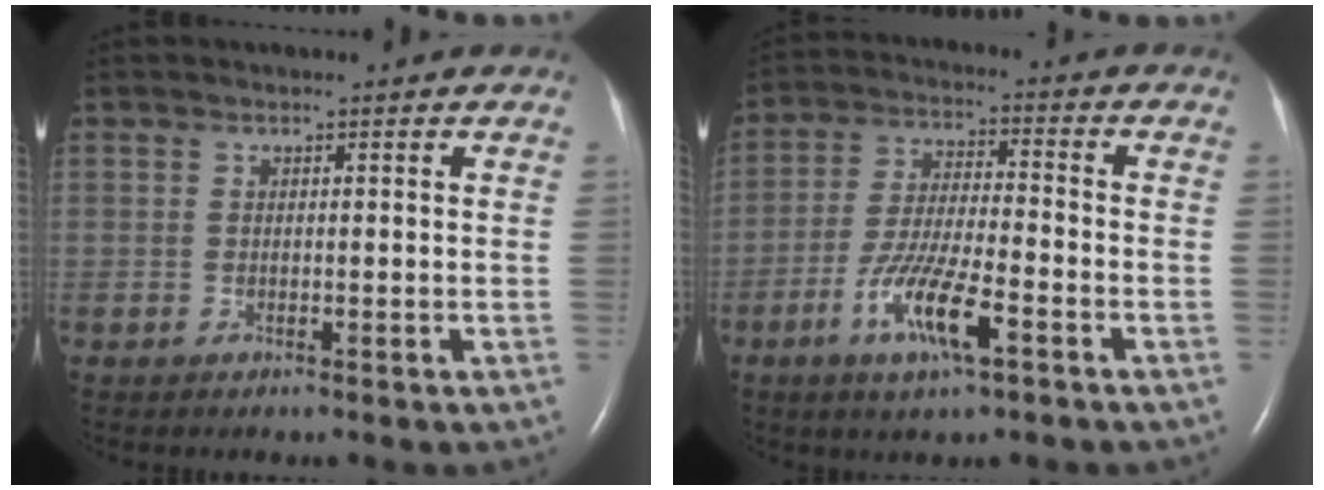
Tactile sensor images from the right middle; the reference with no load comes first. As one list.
[{"total": 10.0, "force": [-4.9, 1.7, 8.6], "torque": [-0.175, -0.010, -0.087]}]